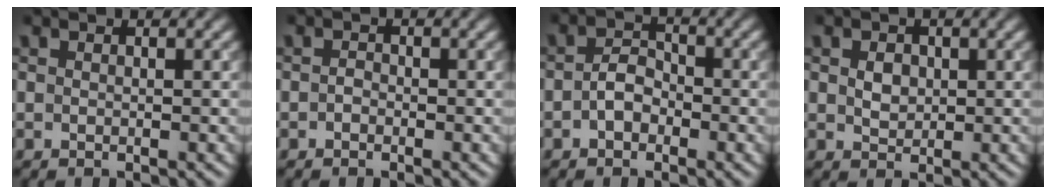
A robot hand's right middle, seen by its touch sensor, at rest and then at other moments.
{"total": 0.7, "force": [-0.3, 0.5, 0.3], "torque": [-0.006, -0.001, -0.007]}
{"total": 2.4, "force": [-0.8, 1.7, 1.5], "torque": [-0.031, 0.004, -0.020]}
{"total": 1.7, "force": [0.3, 1.4, 1.0], "torque": [-0.020, -0.001, 0.006]}